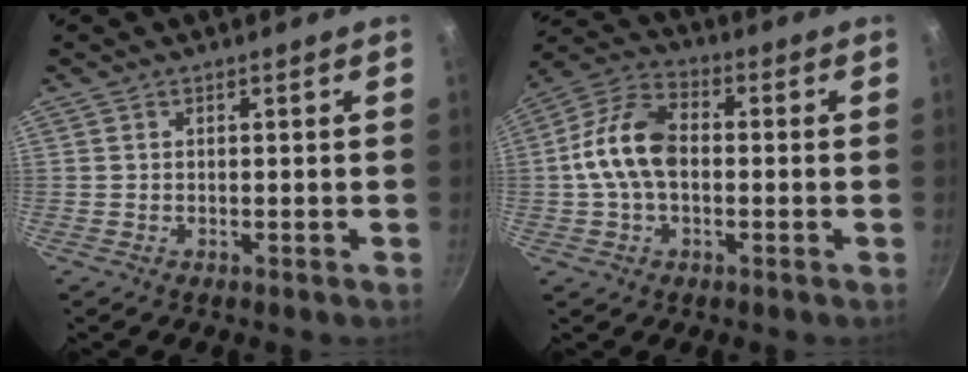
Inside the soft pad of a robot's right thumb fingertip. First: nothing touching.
{"total": 12.3, "force": [-0.2, 7.6, 9.7], "torque": [-0.173, 0.037, -0.021]}